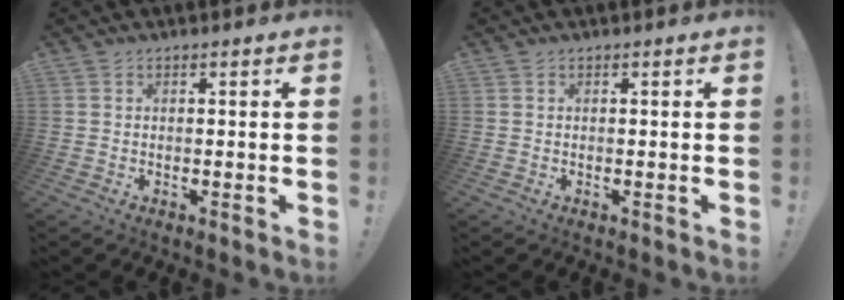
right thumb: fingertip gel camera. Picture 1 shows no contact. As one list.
[{"total": 0.0}]